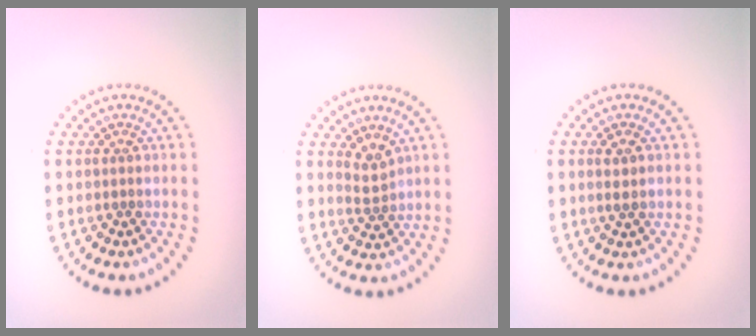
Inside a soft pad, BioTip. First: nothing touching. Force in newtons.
{"total": 1.7, "press": 1.3, "slide": 1.1}
{"total": 1.4, "press": 1.2, "slide": 0.7}